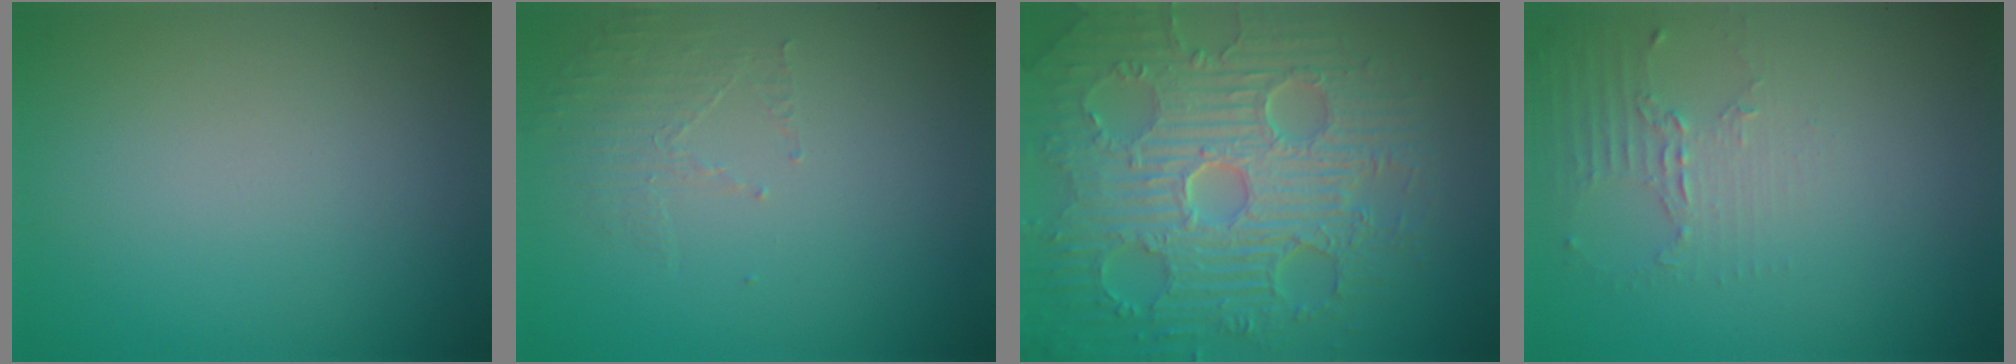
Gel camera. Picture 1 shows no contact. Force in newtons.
{"total": 1.5, "press": 0.5, "slide": 1.4}
{"total": 10.1, "press": 7.0, "slide": 7.3}
{"total": 2.2, "press": 1.6, "slide": 1.5}